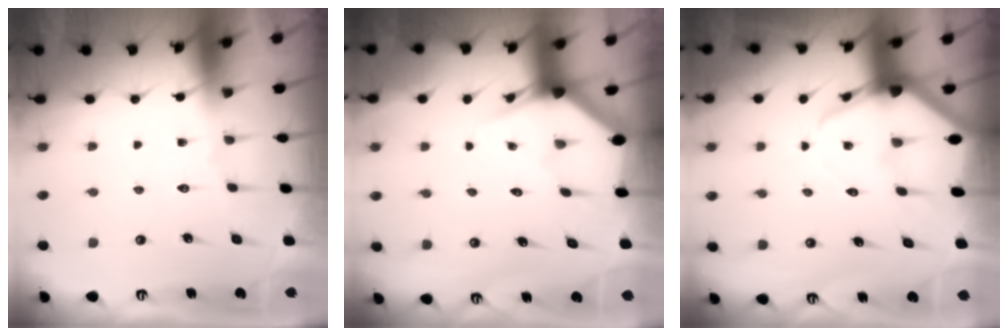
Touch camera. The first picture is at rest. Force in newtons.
{"total": 2.9, "press": 2.9, "slide": 0.0}
{"total": 5.0, "press": 5.0, "slide": 0.6}